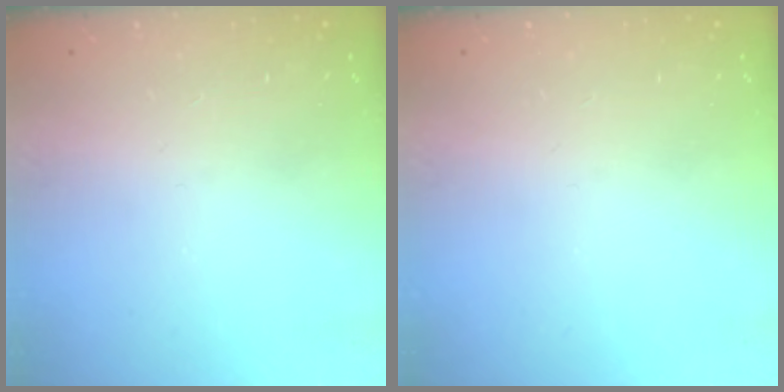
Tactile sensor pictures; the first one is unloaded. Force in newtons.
{"total": 0.0}